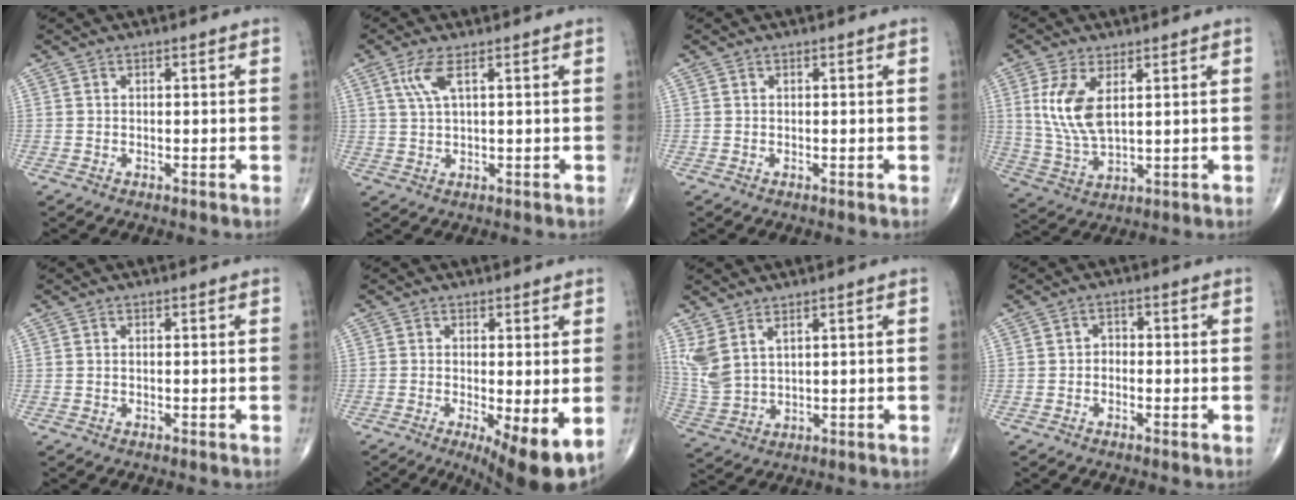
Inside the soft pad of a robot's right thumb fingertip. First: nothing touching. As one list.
[{"total": 4.2, "force": [1.8, 0.9, 3.7], "torque": [-0.096, 0.002, 0.044]}, {"total": 0.0}, {"total": 9.7, "force": [2.8, 4.5, 8.1], "torque": [-0.173, -0.012, 0.067]}, {"total": 0.0}, {"total": 10.1, "force": [-2.9, 2.7, 9.3], "torque": [-0.138, -0.021, -0.039]}, {"total": 6.8, "force": [3.7, 2.9, 4.9], "torque": [-0.115, -0.015, 0.089]}, {"total": 1.8, "force": [-0.6, 1.4, 0.9], "torque": [0.000, 0.009, -0.018]}]